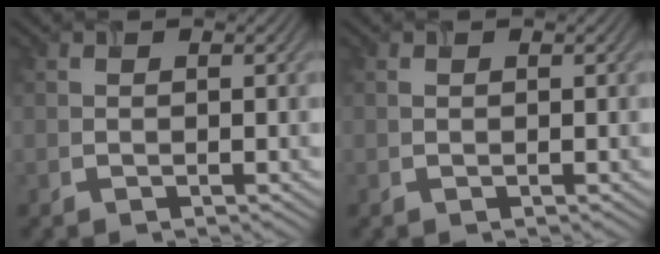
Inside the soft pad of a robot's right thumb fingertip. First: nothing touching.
{"total": 0.0}